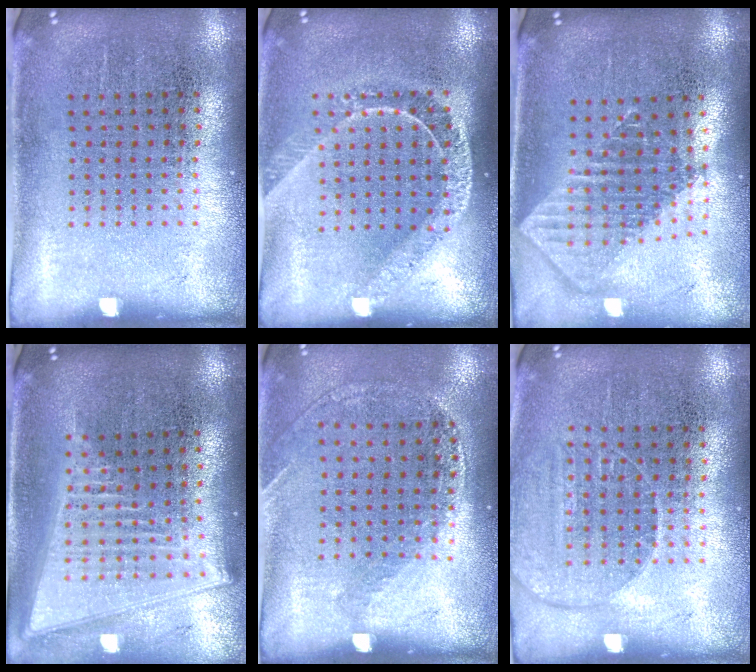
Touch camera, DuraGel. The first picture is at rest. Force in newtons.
{"total": 1.7, "press": 1.4, "slide": 1.0}
{"total": 1.9, "press": 1.5, "slide": 1.2}
{"total": 2.1, "press": 1.7, "slide": 1.1}
{"total": 1.2, "press": 1.1, "slide": 0.5}
{"total": 1.4, "press": 1.3, "slide": 0.6}